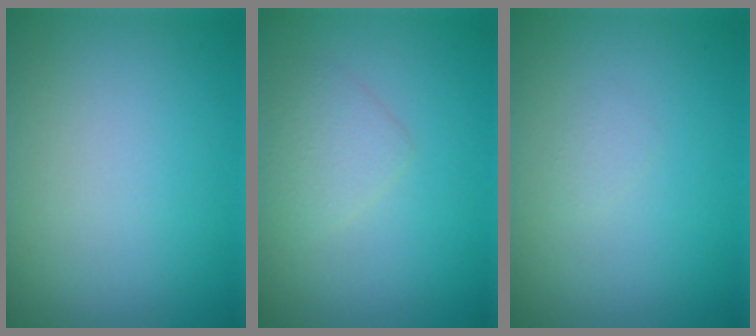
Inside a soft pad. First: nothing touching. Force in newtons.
{"total": 1.8, "press": 1.8, "slide": 0.1}
{"total": 0.6, "press": 0.6, "slide": 0.0}